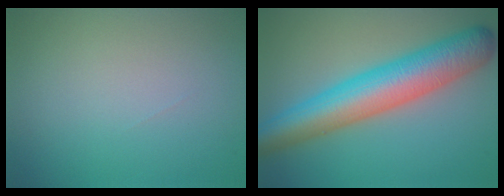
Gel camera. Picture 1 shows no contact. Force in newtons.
{"total": 8.5, "press": 8.4, "slide": 0.2}